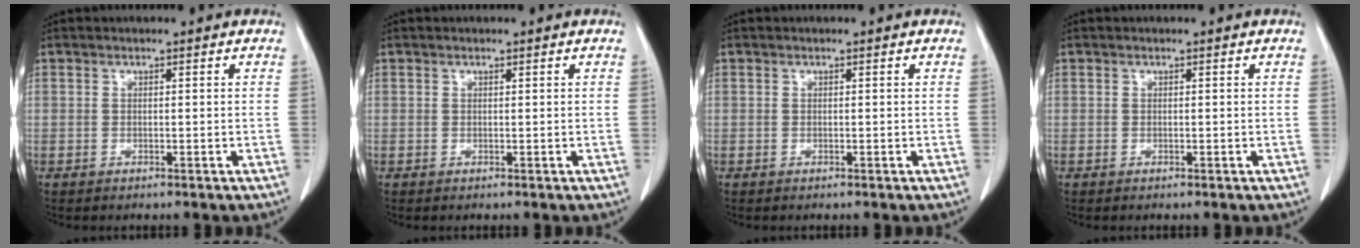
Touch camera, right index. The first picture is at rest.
{"total": 0.0}
{"total": 0.0}
{"total": 0.0}